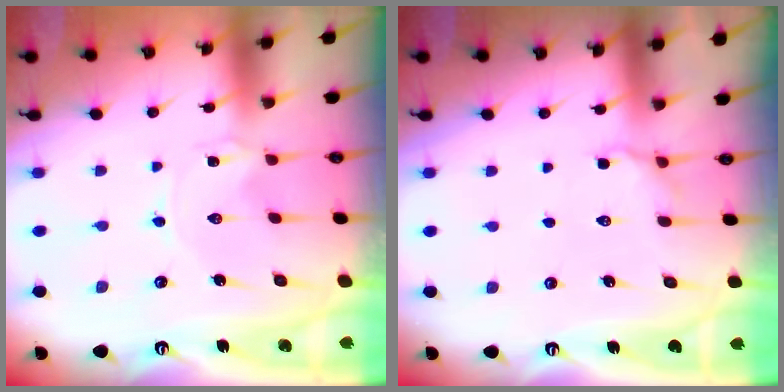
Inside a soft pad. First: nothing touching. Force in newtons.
{"total": 5.0, "press": 4.7, "slide": 1.8}